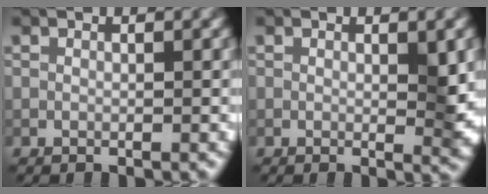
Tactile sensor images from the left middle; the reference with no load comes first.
{"total": 2.6, "force": [0.3, 0.5, 2.6], "torque": [-0.034, -0.006, 0.004]}